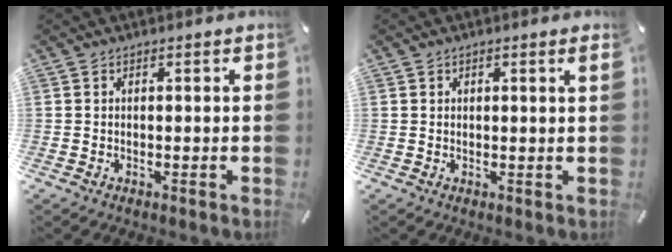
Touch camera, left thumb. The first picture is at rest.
{"total": 1.0, "force": [0.5, 0.0, 0.8], "torque": [-0.017, 0.001, 0.007]}